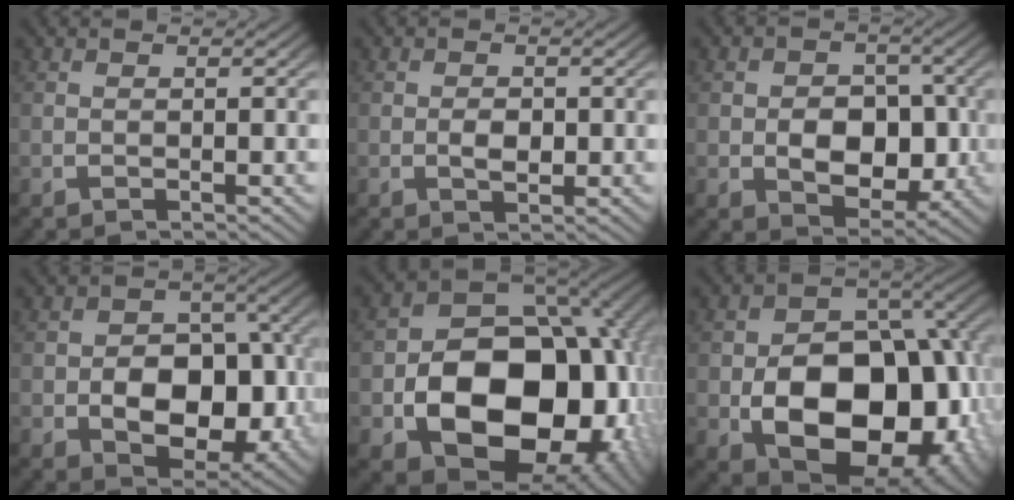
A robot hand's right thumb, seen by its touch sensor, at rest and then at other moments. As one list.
[{"total": 2.0, "force": [-0.1, 1.3, 1.5], "torque": [-0.027, -0.007, 0.002]}, {"total": 7.6, "force": [-0.6, 5.6, 5.2], "torque": [-0.098, -0.034, 0.003]}, {"total": 11.0, "force": [-1.2, 7.9, 7.6], "torque": [-0.143, -0.044, -0.001]}, {"total": 22.6, "force": [-4.0, 15.5, 15.9], "torque": [-0.295, -0.076, -0.032]}, {"total": 20.2, "force": [-3.4, 13.8, 14.4], "torque": [-0.256, -0.069, -0.023]}]